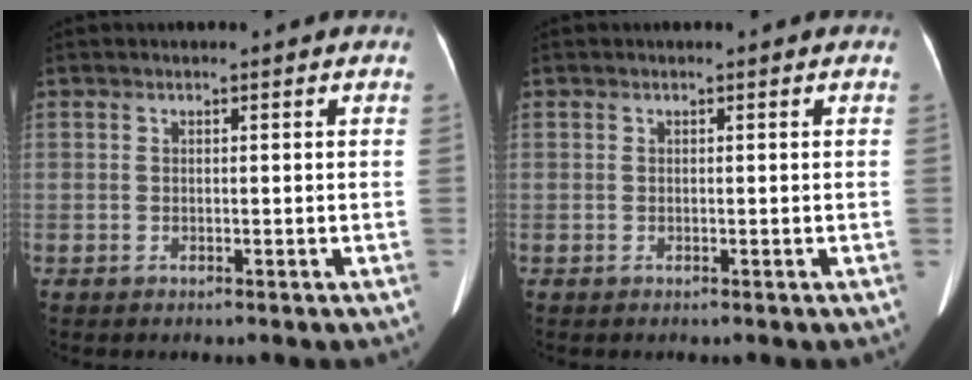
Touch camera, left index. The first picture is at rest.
{"total": 0.0}